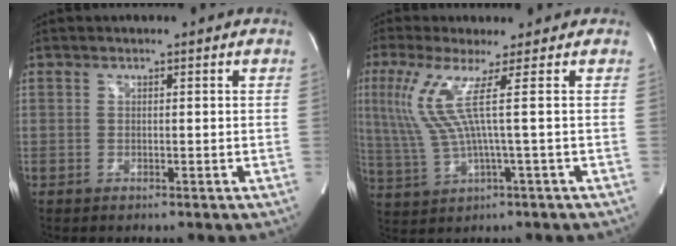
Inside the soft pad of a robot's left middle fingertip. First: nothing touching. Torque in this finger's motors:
{"motor_torque": [0.29, -0.22, 0.30, 0.21]}